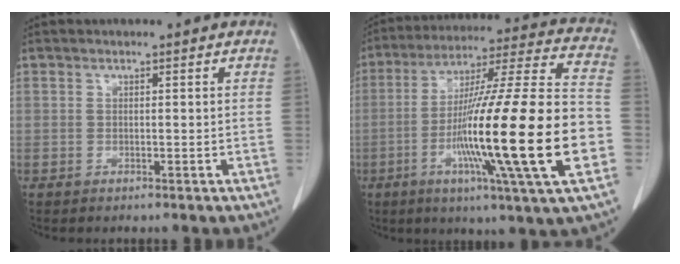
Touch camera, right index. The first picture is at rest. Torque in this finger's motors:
{"motor_torque": [2.14, 0.00, 1.05, 0.21]}